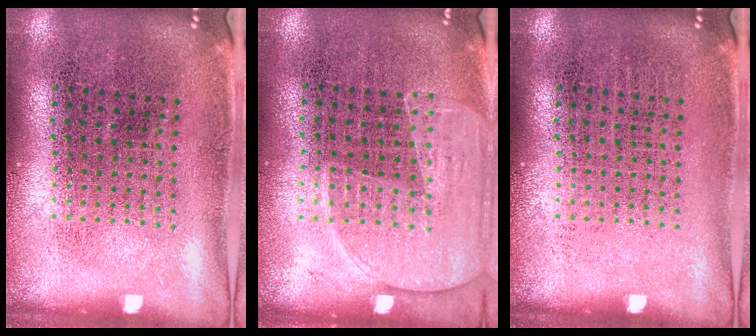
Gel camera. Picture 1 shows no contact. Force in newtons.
{"total": 1.6, "press": 1.4, "slide": 0.8}
{"total": 0.0}